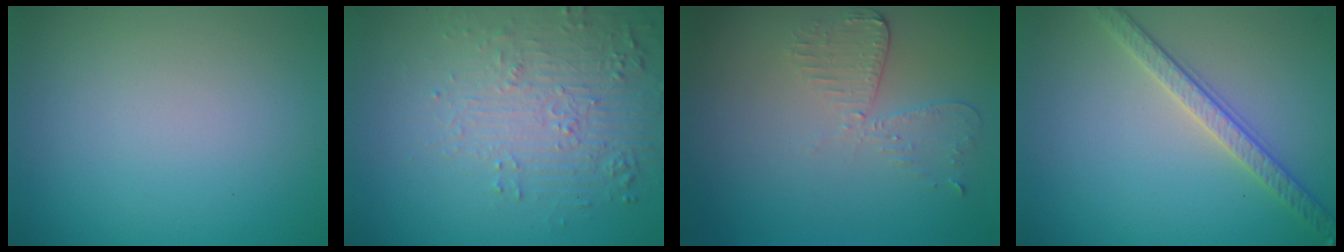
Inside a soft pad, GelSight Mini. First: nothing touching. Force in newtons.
{"total": 5.6, "press": 3.8, "slide": 4.2}
{"total": 2.7, "press": 2.4, "slide": 1.2}
{"total": 3.4, "press": 3.0, "slide": 1.7}